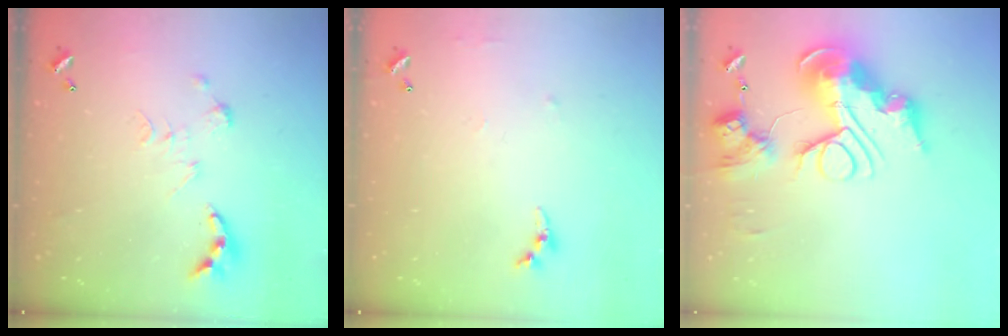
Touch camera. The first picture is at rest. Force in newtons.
{"total": 4.5, "press": 4.5, "slide": 0.5}
{"total": 0.9, "press": 0.9, "slide": 0.0}